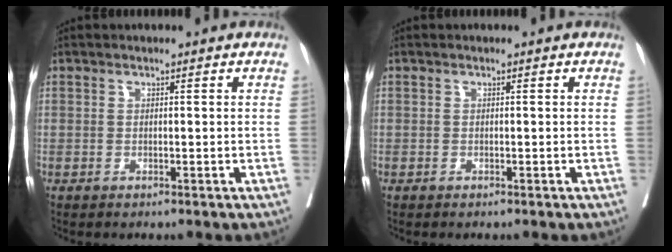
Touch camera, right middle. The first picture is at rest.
{"total": 0.0}